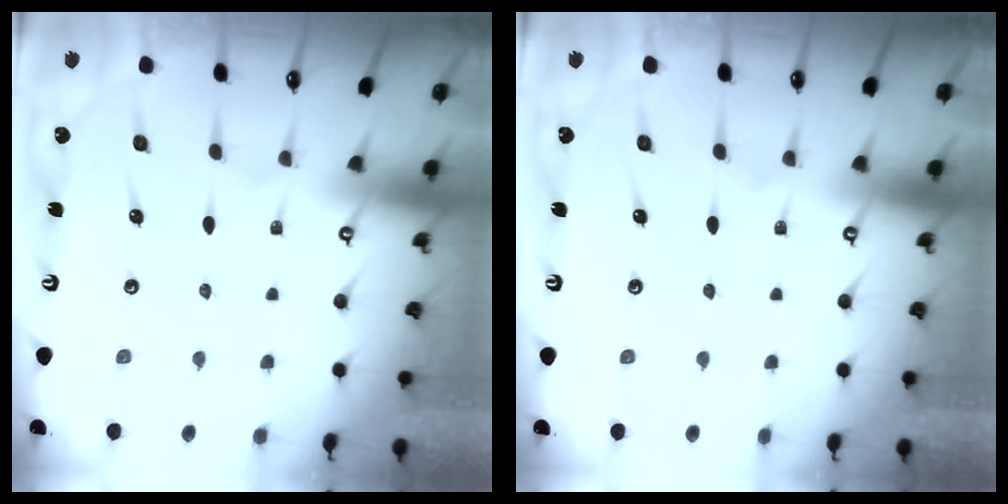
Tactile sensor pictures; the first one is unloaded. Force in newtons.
{"total": 0.0}